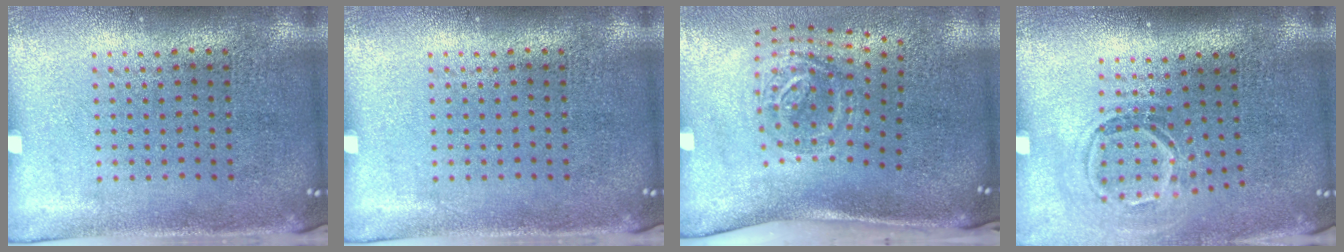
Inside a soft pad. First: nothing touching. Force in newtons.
{"total": 0.0}
{"total": 1.9, "press": 1.2, "slide": 1.6}
{"total": 1.7, "press": 1.2, "slide": 1.2}